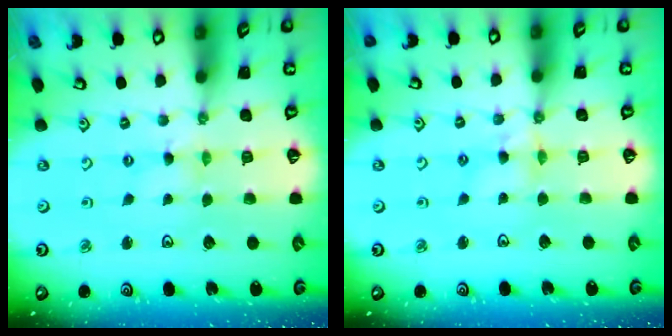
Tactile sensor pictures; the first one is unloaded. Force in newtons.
{"total": 5.5, "press": 5.4, "slide": 0.9}